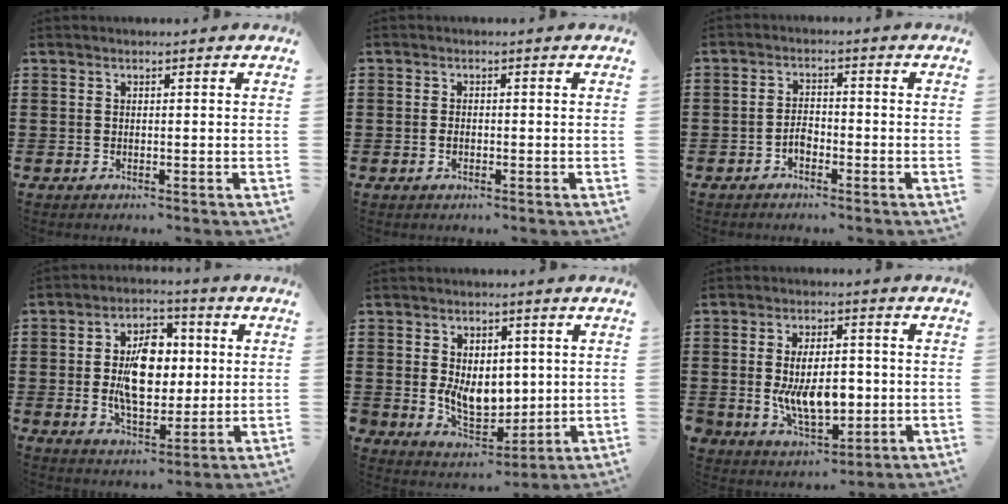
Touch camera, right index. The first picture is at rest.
{"total": 0.9, "force": [-0.4, 0.5, 0.6], "torque": [-0.014, -0.006, -0.006]}
{"total": 2.3, "force": [-1.3, 1.4, 1.2], "torque": [-0.028, 0.001, -0.027]}
{"total": 10.2, "force": [0.4, 6.0, 8.3], "torque": [-0.167, 0.005, 0.002]}
{"total": 7.7, "force": [0.5, 5.9, 4.9], "torque": [-0.087, 0.004, 0.012]}
{"total": 9.9, "force": [-0.9, 5.7, 8.1], "torque": [-0.146, -0.004, -0.019]}